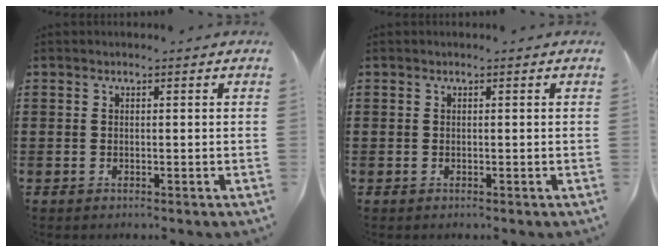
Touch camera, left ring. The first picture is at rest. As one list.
[{"total": 0.0}]